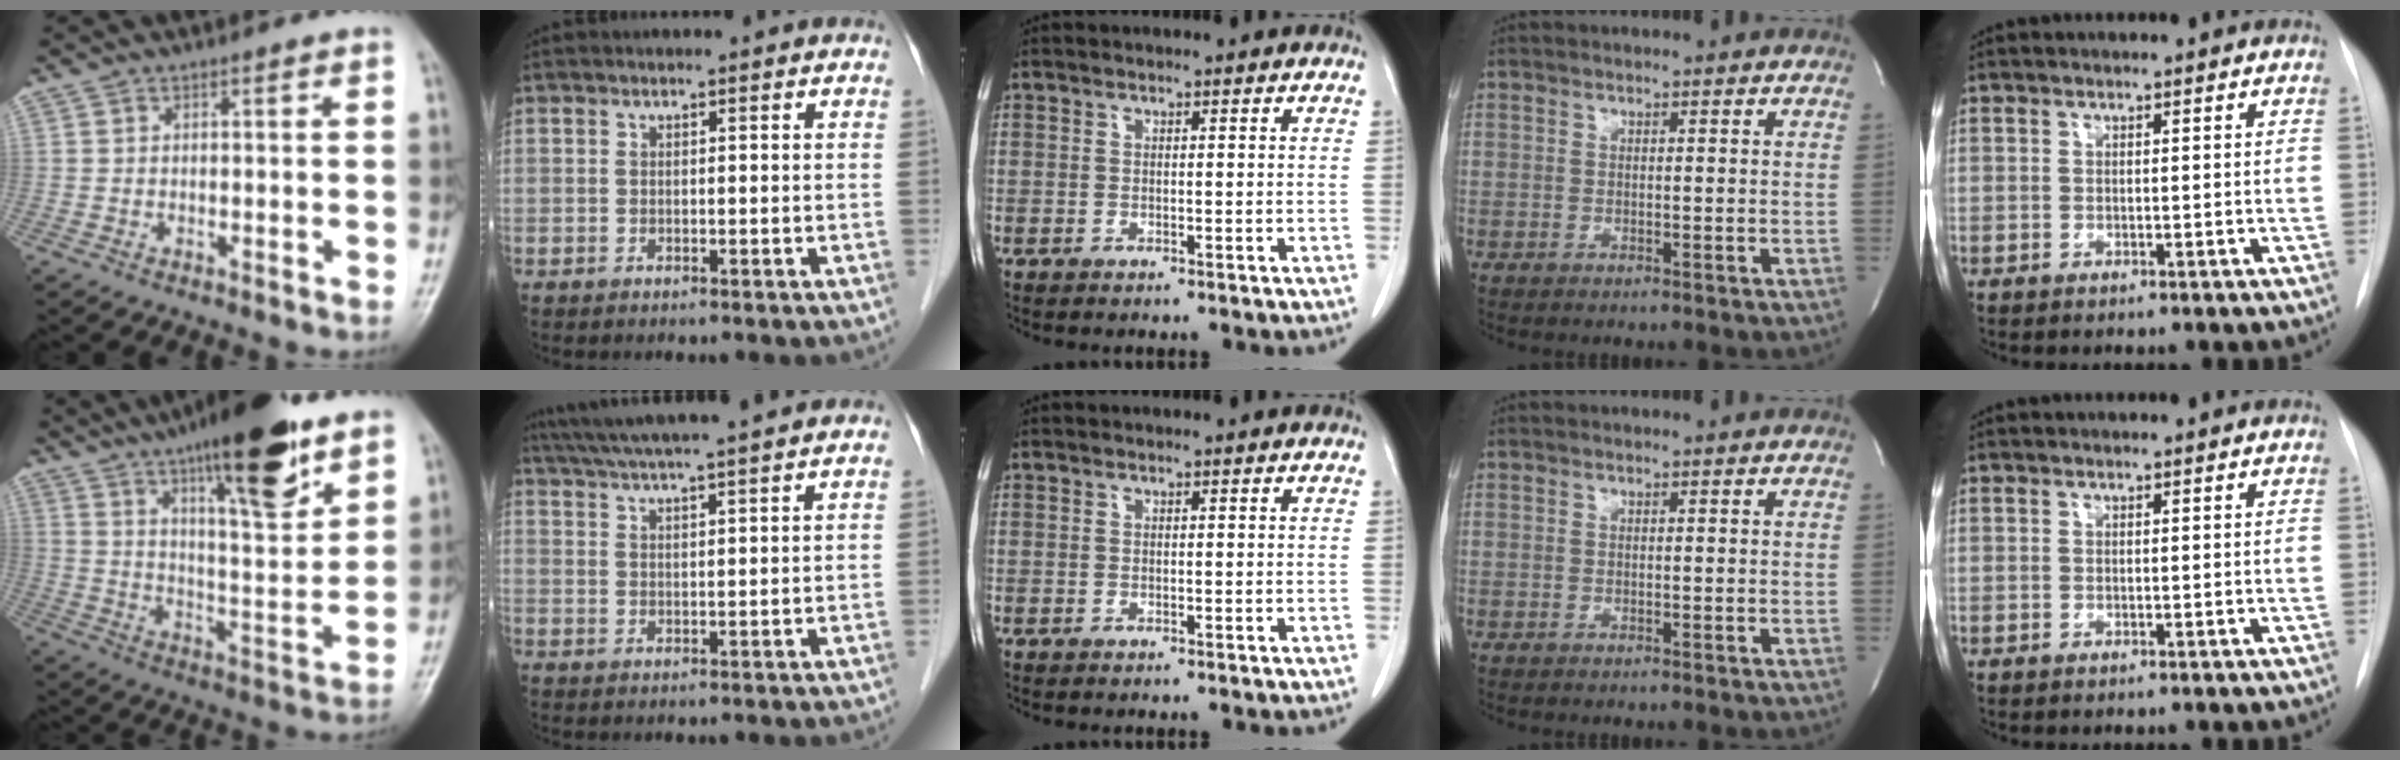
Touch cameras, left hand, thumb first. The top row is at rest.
{"thumb": {"total": 20.2, "force": [12.5, 5.4, 15.0], "torque": [-0.202, -0.056, 0.199]}, "index": {"total": 13.2, "force": [11.6, -0.3, 6.3], "torque": [-0.114, 0.031, 0.171]}}